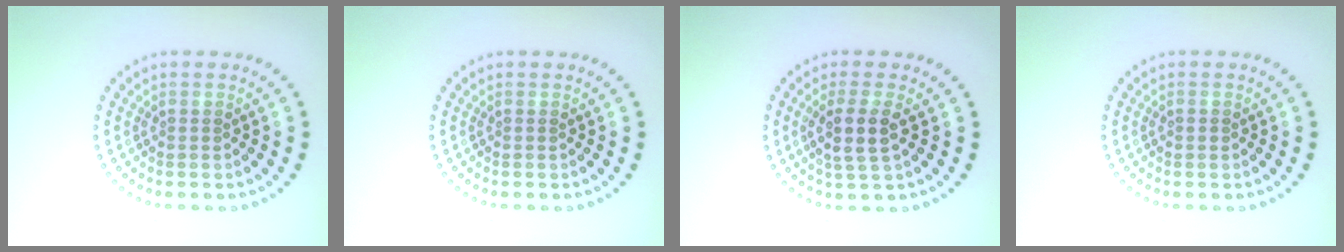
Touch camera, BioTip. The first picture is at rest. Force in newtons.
{"total": 0.0}
{"total": 2.9, "press": 2.5, "slide": 1.5}
{"total": 0.7, "press": 0.7, "slide": 0.3}